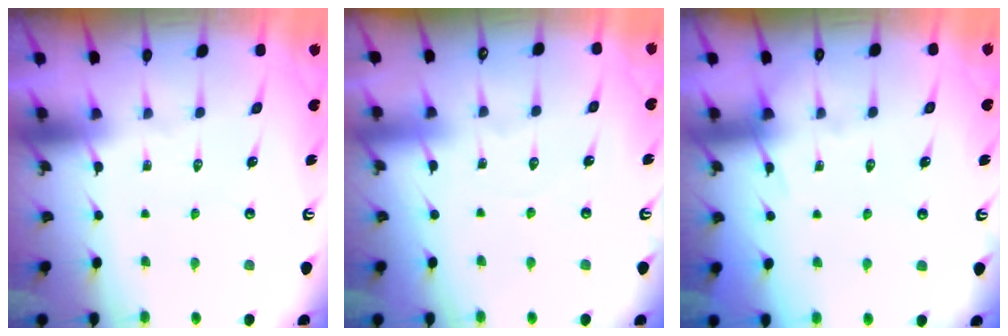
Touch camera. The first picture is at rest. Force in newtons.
{"total": 2.8, "press": 2.8, "slide": 0.4}
{"total": 4.4, "press": 4.3, "slide": 0.7}